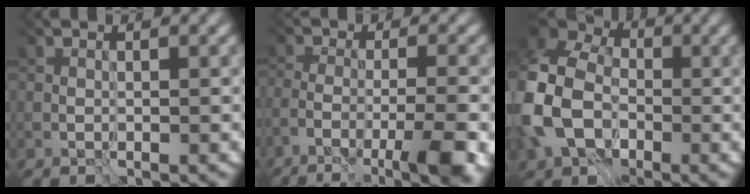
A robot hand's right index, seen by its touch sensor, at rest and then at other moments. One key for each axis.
{"total": 8.0, "fx": -5.1, "fy": 2.0, "fz": 5.9, "tx": -0.104, "ty": -0.017, "tz": -0.087}
{"total": 11.1, "fx": -1.7, "fy": 8.7, "fz": 6.7, "tx": -0.170, "ty": -0.019, "tz": -0.038}